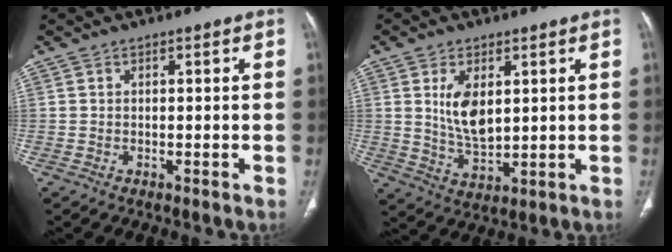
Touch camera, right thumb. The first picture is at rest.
{"total": 8.1, "force": [2.3, 4.3, 6.5], "torque": [-0.111, -0.018, 0.055]}